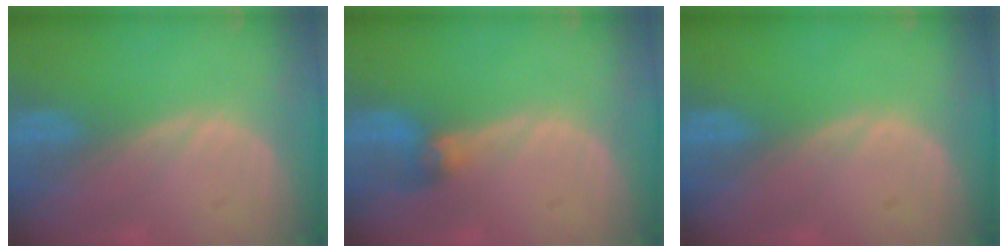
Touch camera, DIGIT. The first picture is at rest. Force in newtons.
{"total": 2.8, "press": 2.6, "slide": 1.0}
{"total": 0.0}